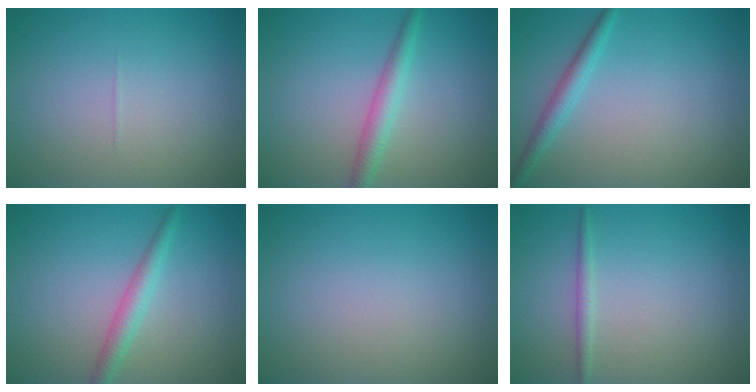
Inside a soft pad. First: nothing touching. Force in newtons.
{"total": 2.4, "press": 2.4, "slide": 0.0}
{"total": 2.0, "press": 2.0, "slide": 0.1}
{"total": 2.3, "press": 2.3, "slide": 0.0}
{"total": 0.0}
{"total": 1.1, "press": 1.1, "slide": 0.1}